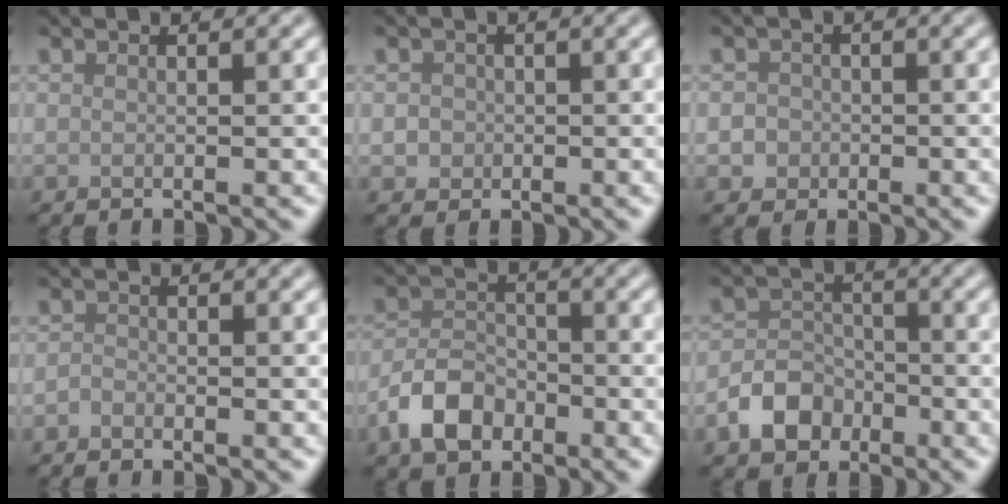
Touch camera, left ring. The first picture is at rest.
{"total": 1.3, "force": [-0.1, 1.3, 0.3], "torque": [0.005, -0.003, -0.003]}
{"total": 1.9, "force": [-0.4, 1.8, 0.4], "torque": [0.012, 0.002, -0.014]}
{"total": 0.8, "force": [-0.6, 0.4, 0.2], "torque": [-0.002, 0.001, -0.015]}
{"total": 4.5, "force": [-2.5, 2.8, 2.5], "torque": [-0.043, 0.003, -0.056]}
{"total": 4.0, "force": [-2.2, 3.0, 1.6], "torque": [-0.028, 0.001, -0.045]}